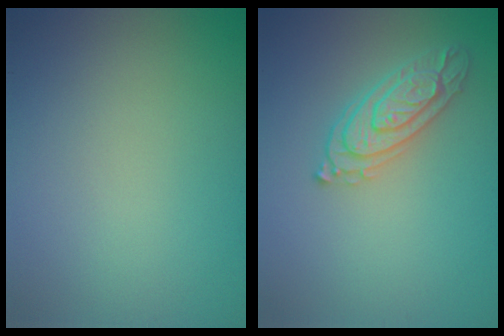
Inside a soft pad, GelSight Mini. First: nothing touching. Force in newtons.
{"total": 3.0, "press": 2.9, "slide": 0.7}